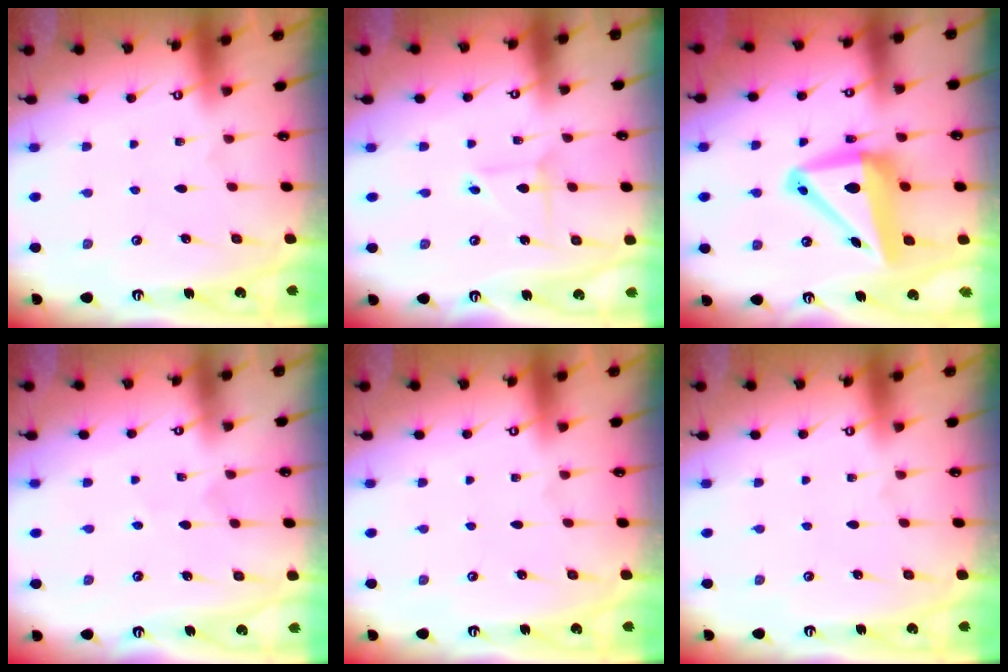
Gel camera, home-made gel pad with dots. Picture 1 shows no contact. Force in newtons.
{"total": 2.9, "press": 2.8, "slide": 0.3}
{"total": 13.5, "press": 13.2, "slide": 2.8}
{"total": 2.8, "press": 2.6, "slide": 1.0}
{"total": 0.0}
{"total": 0.0}